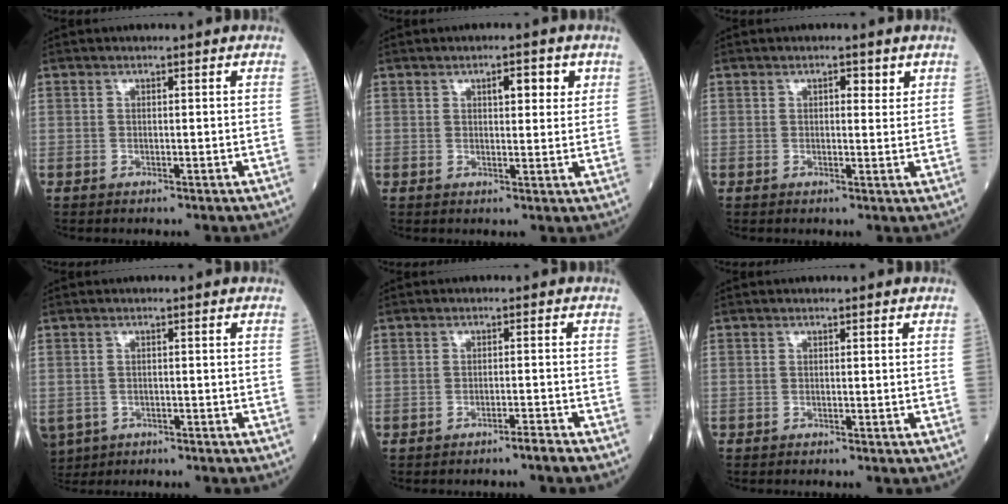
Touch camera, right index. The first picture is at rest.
{"total": 3.7, "force": [1.7, 1.3, 3.0], "torque": [-0.040, 0.003, 0.023]}
{"total": 1.9, "force": [1.0, 0.9, 1.3], "torque": [-0.012, 0.000, 0.011]}
{"total": 6.0, "force": [-4.0, 4.3, 1.4], "torque": [-0.036, -0.001, -0.062]}
{"total": 2.5, "force": [-2.2, -0.5, 1.1], "torque": [-0.017, 0.002, -0.032]}
{"total": 0.9, "force": [-0.8, 0.0, 0.3], "torque": [-0.001, 0.000, -0.012]}